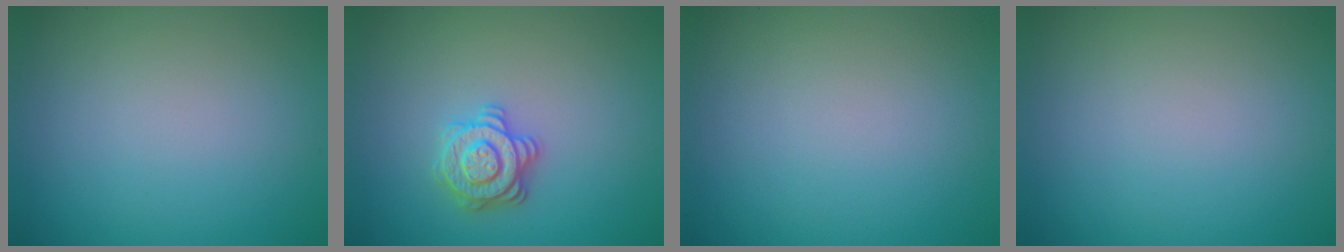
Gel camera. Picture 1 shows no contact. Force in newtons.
{"total": 2.9, "press": 2.8, "slide": 0.6}
{"total": 0.0}
{"total": 0.0}